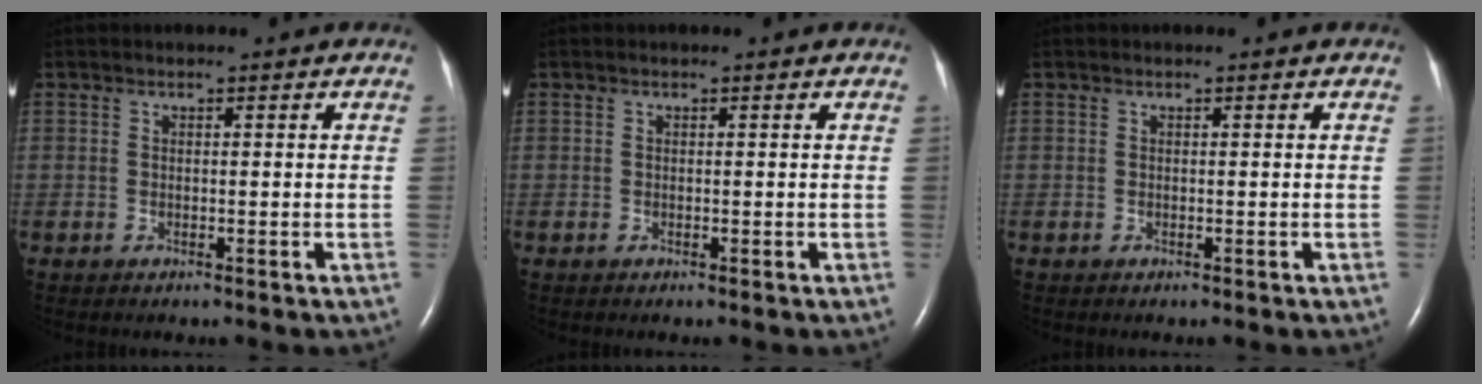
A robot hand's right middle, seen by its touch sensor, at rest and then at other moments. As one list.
[{"total": 0.0}, {"total": 0.0}]